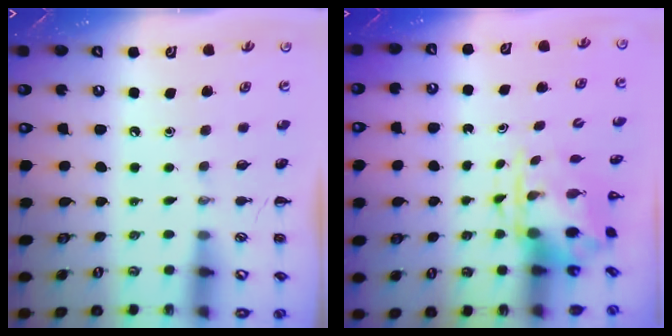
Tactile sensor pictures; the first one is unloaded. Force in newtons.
{"total": 3.7, "press": 3.6, "slide": 0.9}